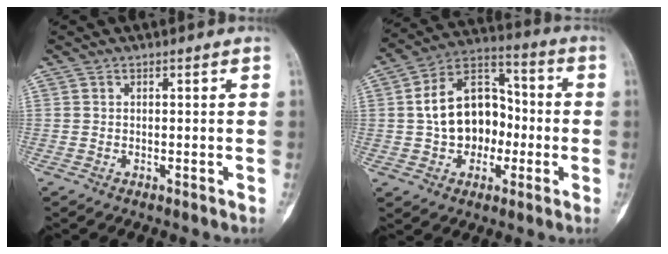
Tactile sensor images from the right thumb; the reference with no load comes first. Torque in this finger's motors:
{"motor_torque": [-0.18, 0.75, 0.42, -0.21, 0.32]}